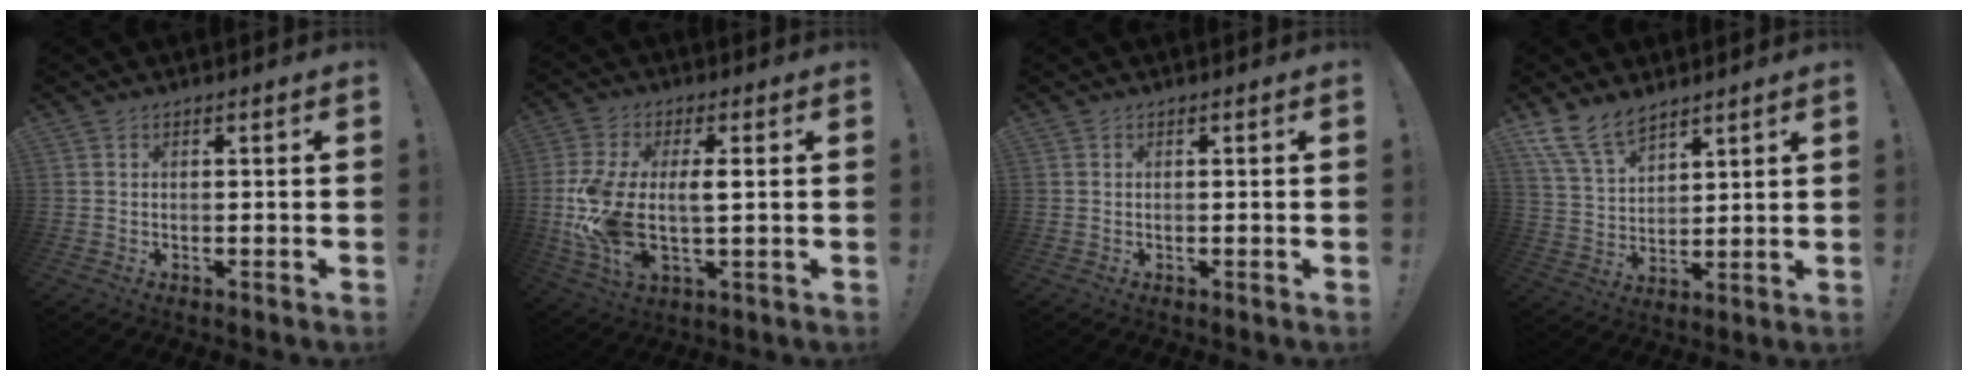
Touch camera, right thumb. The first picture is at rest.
{"total": 13.2, "force": [-0.2, 6.1, 11.7], "torque": [-0.250, -0.008, -0.005]}
{"total": 0.0}
{"total": 11.3, "force": [8.8, 5.4, 4.5], "torque": [-0.097, -0.048, 0.174]}